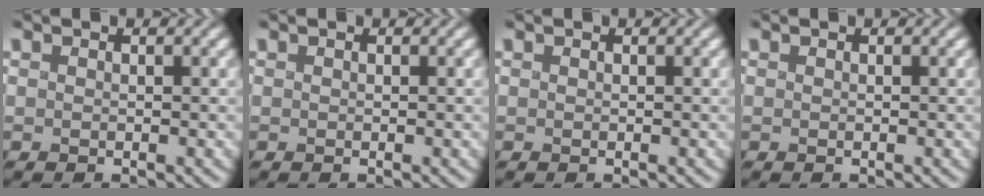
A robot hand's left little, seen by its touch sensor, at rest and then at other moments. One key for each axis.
{"total": 0.0}
{"total": 0.0}
{"total": 0.0}